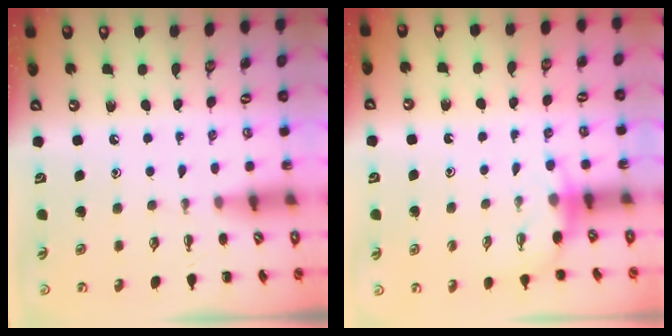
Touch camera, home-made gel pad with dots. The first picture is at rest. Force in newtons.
{"total": 3.0, "press": 2.9, "slide": 0.9}